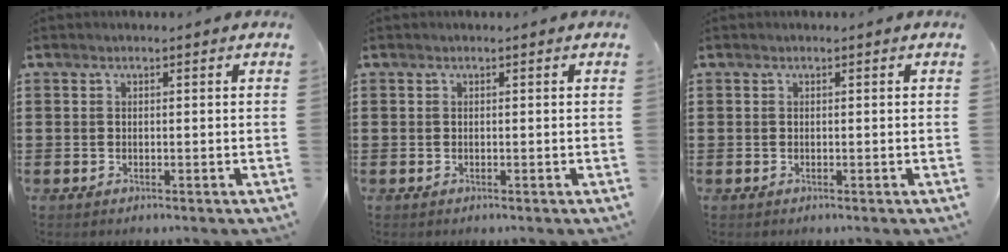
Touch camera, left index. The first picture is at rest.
{"total": 0.0}
{"total": 0.0}